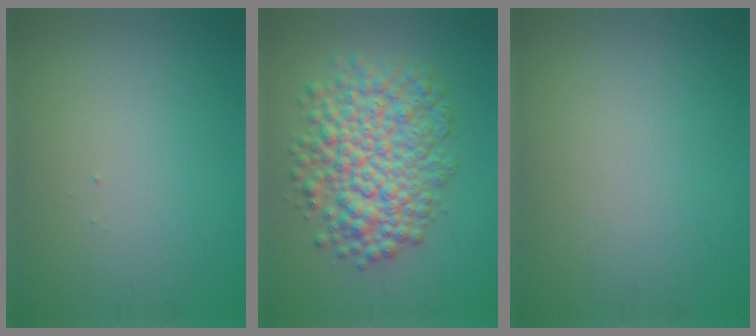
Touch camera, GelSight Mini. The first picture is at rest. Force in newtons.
{"total": 7.9, "press": 7.9, "slide": 0.2}
{"total": 0.0}